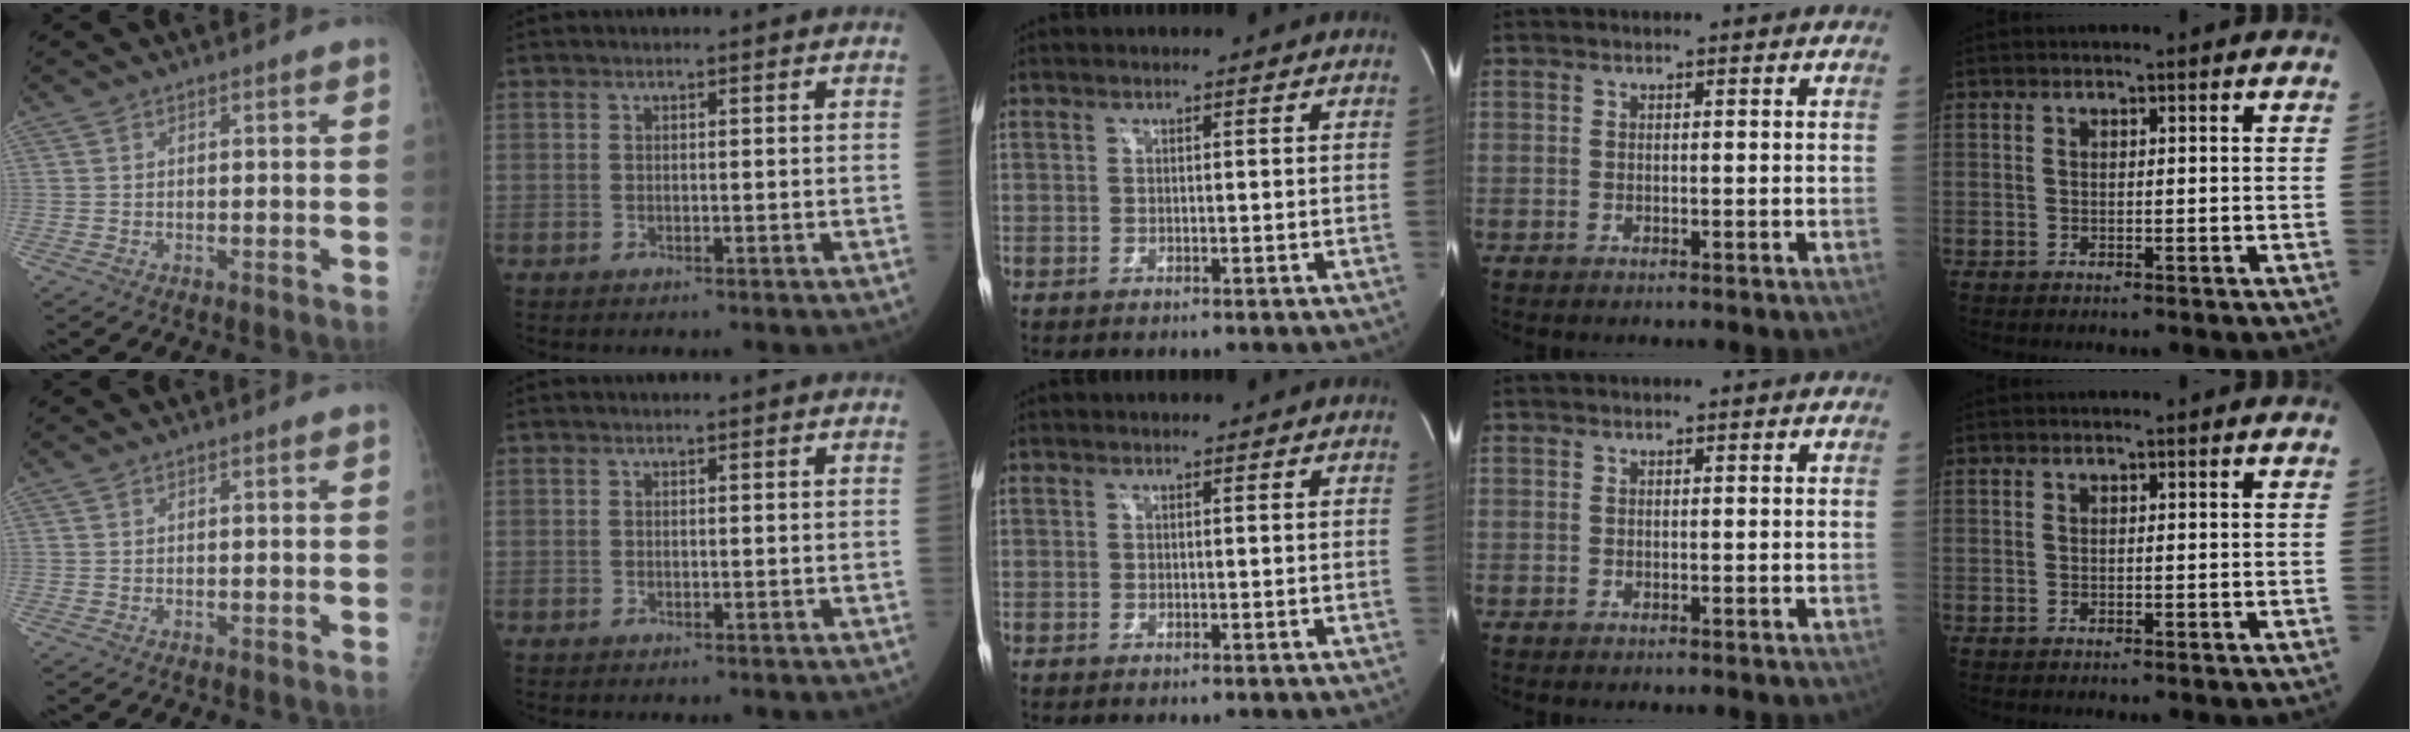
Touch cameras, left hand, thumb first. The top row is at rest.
{}